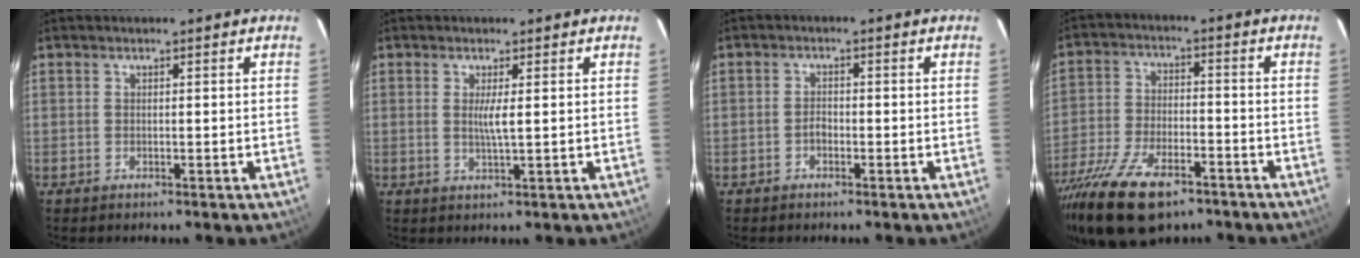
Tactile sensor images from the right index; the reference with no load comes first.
{"total": 2.5, "force": [0.5, -0.2, 2.5], "torque": [-0.046, -0.006, 0.007]}
{"total": 1.5, "force": [-0.9, 1.0, 0.8], "torque": [-0.014, 0.006, -0.016]}
{"total": 17.6, "force": [-11.9, 7.6, 10.5], "torque": [-0.234, -0.041, -0.211]}